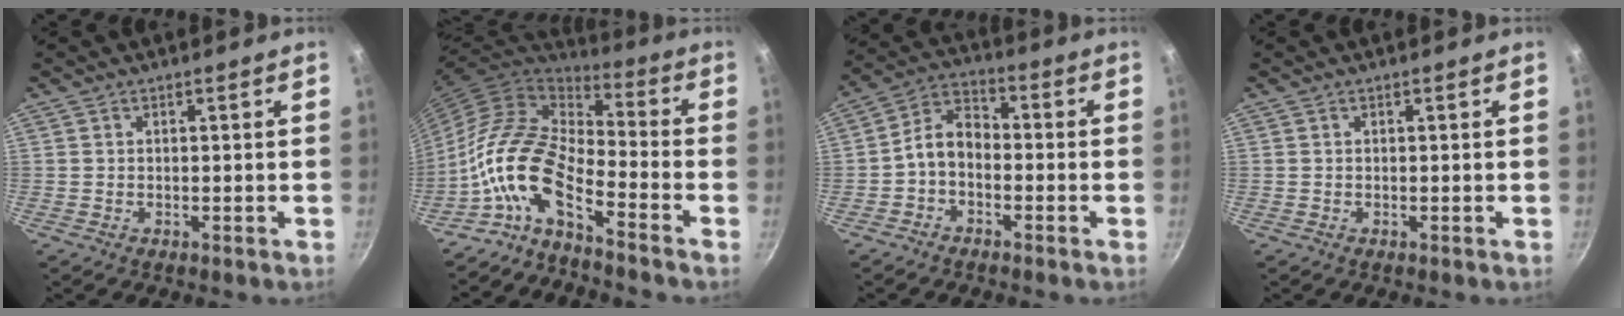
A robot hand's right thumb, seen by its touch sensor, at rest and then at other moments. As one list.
[{"total": 14.3, "force": [-8.1, 5.7, 10.4], "torque": [-0.193, 0.071, -0.188]}, {"total": 6.8, "force": [-2.0, 4.5, 4.6], "torque": [-0.073, 0.042, -0.052]}, {"total": 0.0}]